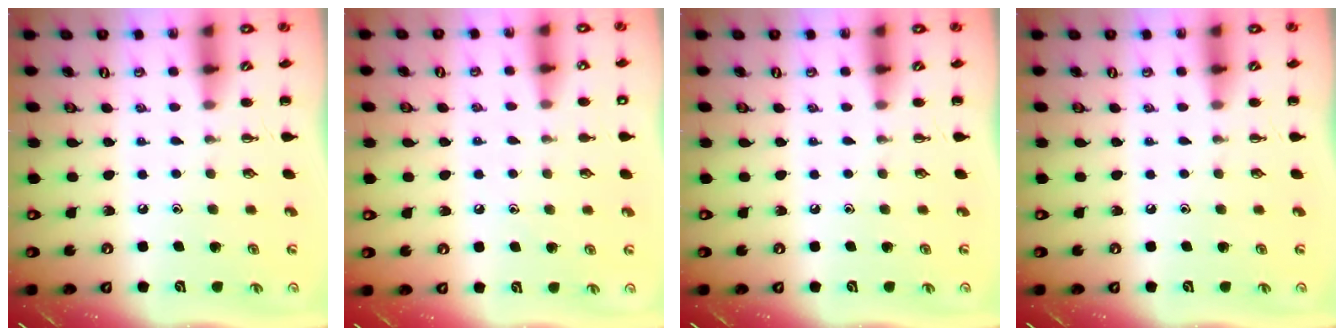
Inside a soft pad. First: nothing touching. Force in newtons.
{"total": 6.5, "press": 6.2, "slide": 1.9}
{"total": 0.0}
{"total": 0.0}